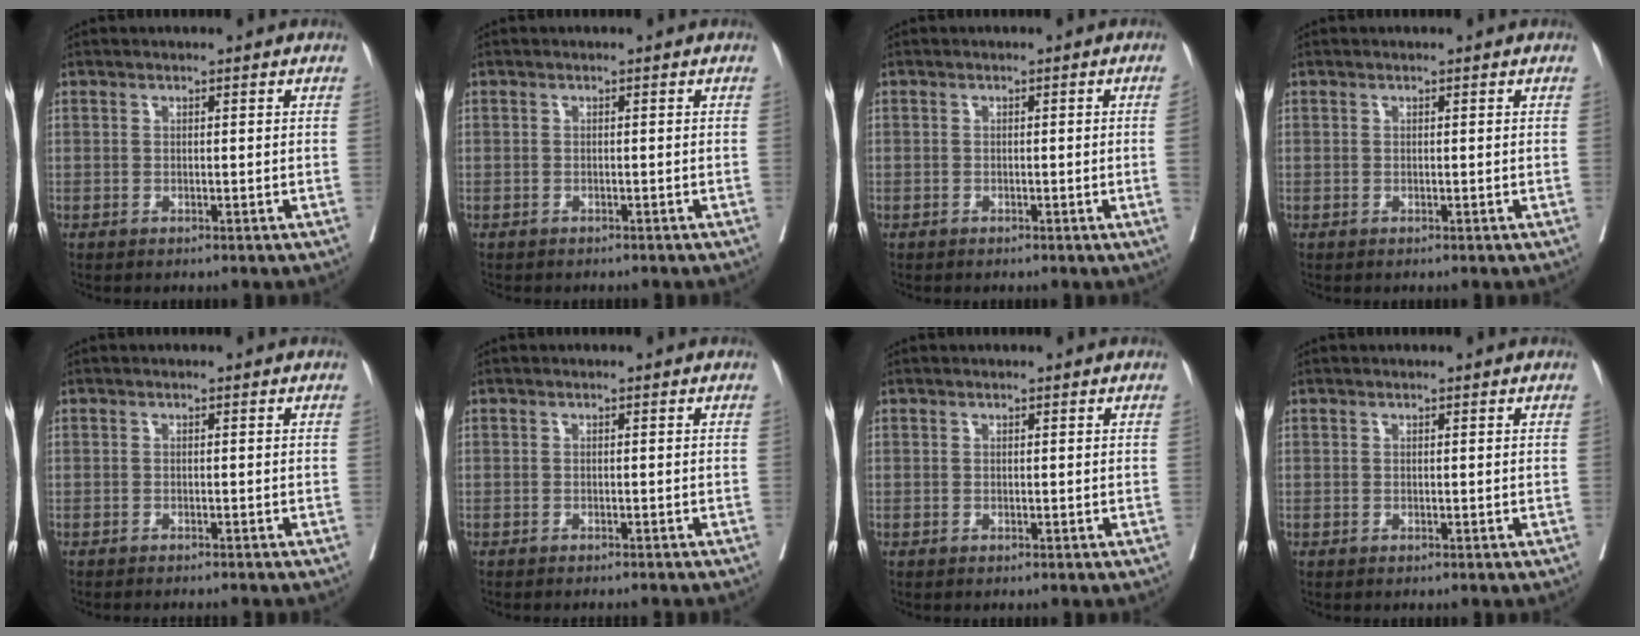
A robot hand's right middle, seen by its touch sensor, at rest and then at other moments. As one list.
[{"total": 2.3, "force": [-2.0, 0.9, 0.6], "torque": [-0.013, -0.003, -0.027]}, {"total": 1.1, "force": [-0.3, -0.2, 1.0], "torque": [-0.013, 0.002, -0.005]}, {"total": 0.0}, {"total": 5.0, "force": [-4.7, 0.3, 1.8], "torque": [-0.016, -0.010, -0.059]}, {"total": 4.8, "force": [-4.6, 0.5, 1.5], "torque": [-0.017, -0.011, -0.054]}, {"total": 0.0}, {"total": 0.0}]